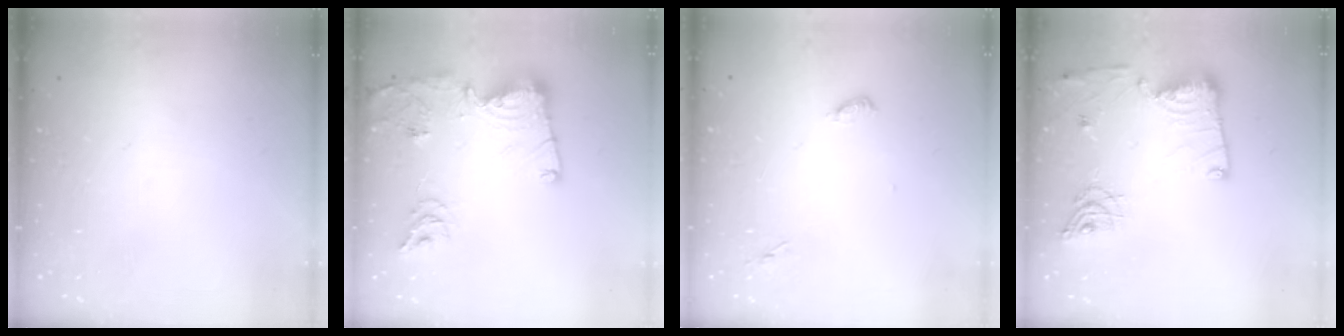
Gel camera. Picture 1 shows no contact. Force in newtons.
{"total": 16.5, "press": 16.5, "slide": 1.7}
{"total": 4.6, "press": 4.6, "slide": 0.4}
{"total": 15.8, "press": 15.7, "slide": 0.9}